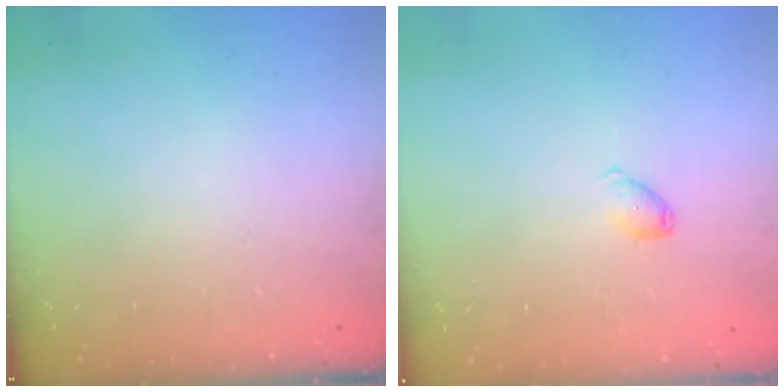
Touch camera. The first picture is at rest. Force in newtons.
{"total": 4.4, "press": 4.4, "slide": 0.7}